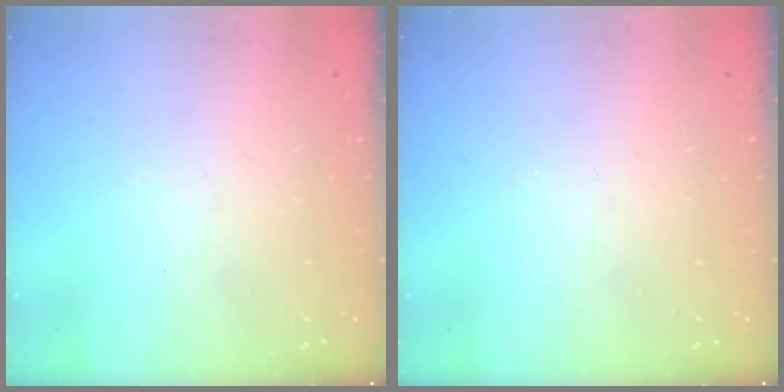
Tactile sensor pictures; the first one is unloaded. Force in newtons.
{"total": 0.0}